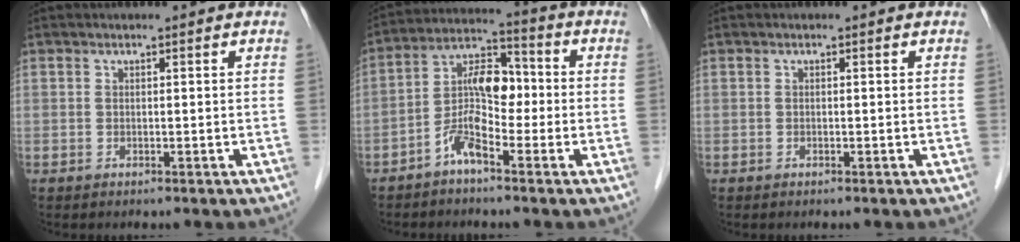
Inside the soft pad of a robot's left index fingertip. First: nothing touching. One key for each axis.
{"total": 7.8, "fx": -3.0, "fy": 3.2, "fz": 6.5, "tx": -0.137, "ty": 0.023, "tz": -0.060}
{"total": 0.0}